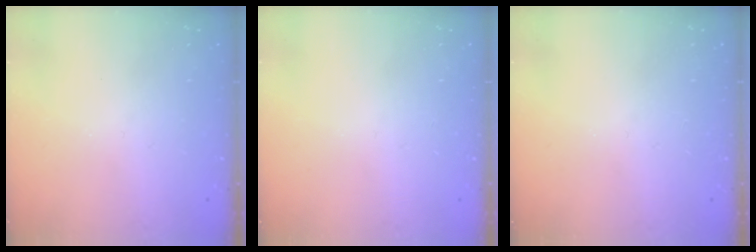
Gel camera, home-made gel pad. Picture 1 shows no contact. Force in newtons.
{"total": 0.0}
{"total": 0.0}